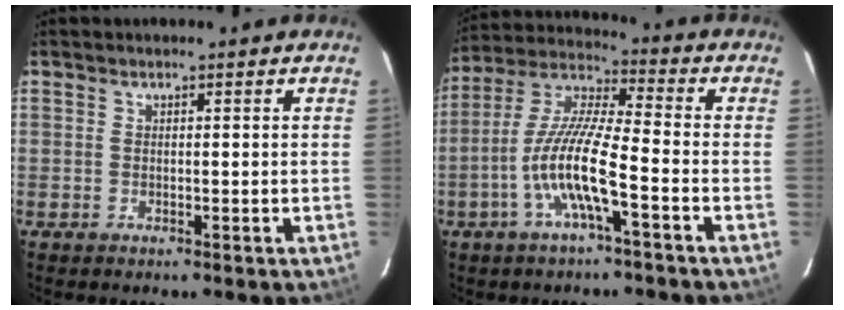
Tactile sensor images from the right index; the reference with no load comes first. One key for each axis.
{"total": 11.6, "fx": -4.6, "fy": 1.1, "fz": 10.5, "tx": -0.218, "ty": 0.001, "tz": -0.092}